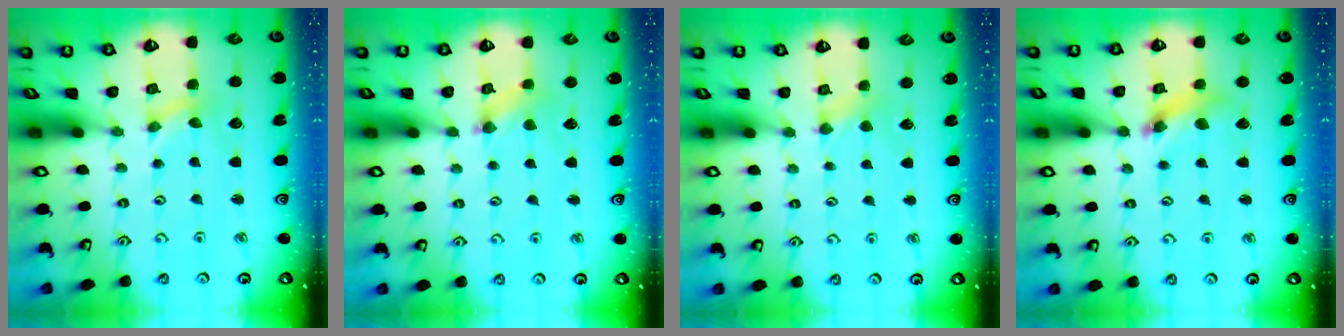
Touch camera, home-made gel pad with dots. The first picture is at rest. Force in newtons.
{"total": 1.5, "press": 1.4, "slide": 0.3}
{"total": 2.8, "press": 2.7, "slide": 0.5}
{"total": 7.6, "press": 7.5, "slide": 0.9}